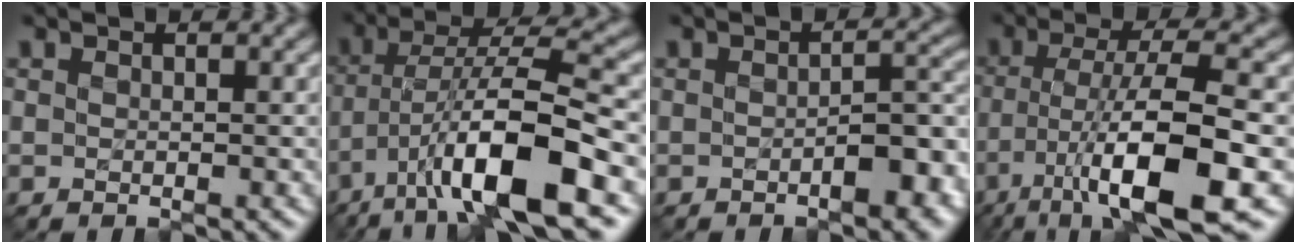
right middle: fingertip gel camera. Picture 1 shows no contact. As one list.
[{"total": 10.9, "force": [-5.2, 2.4, 9.3], "torque": [-0.164, 0.013, -0.099]}, {"total": 4.5, "force": [-1.8, 1.9, 3.6], "torque": [-0.051, 0.008, -0.027]}, {"total": 11.0, "force": [-4.1, 2.5, 9.9], "torque": [-0.169, 0.002, -0.072]}]